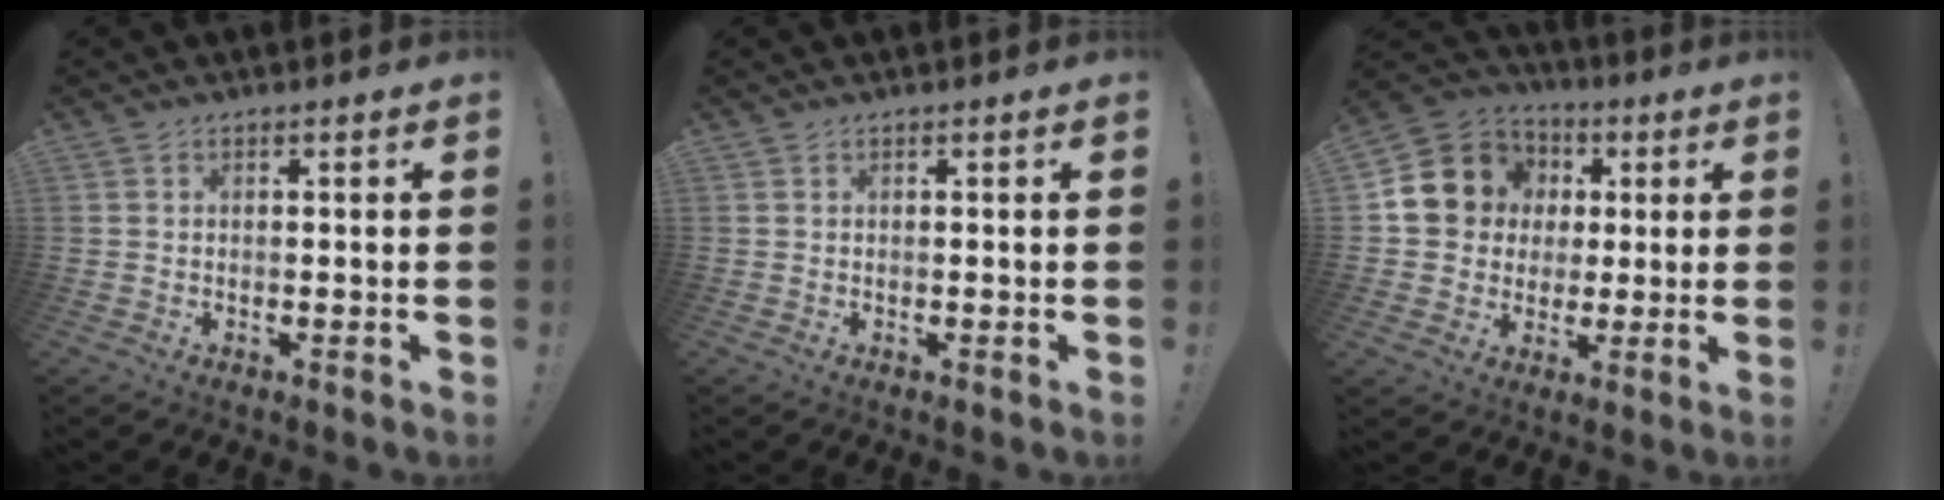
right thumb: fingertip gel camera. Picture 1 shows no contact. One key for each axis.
{"total": 0.0}
{"total": 14.2, "fx": 3.1, "fy": 13.0, "fz": 4.7, "tx": -0.068, "ty": -0.006, "tz": 0.079}